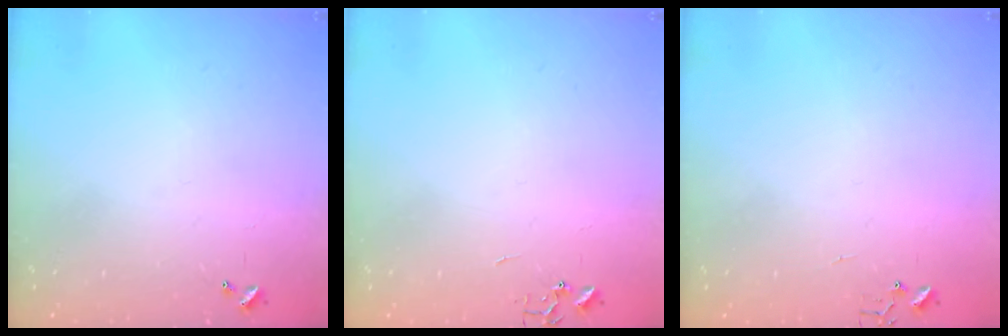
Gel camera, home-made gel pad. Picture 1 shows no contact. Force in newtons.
{"total": 0.0}
{"total": 3.9, "press": 3.9, "slide": 0.4}